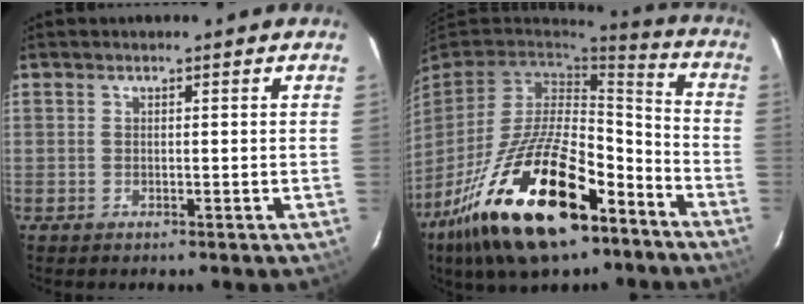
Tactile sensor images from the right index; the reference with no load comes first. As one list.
[{"total": 26.4, "force": [-15.1, 11.1, 18.6], "torque": [-0.362, -0.017, -0.247]}]